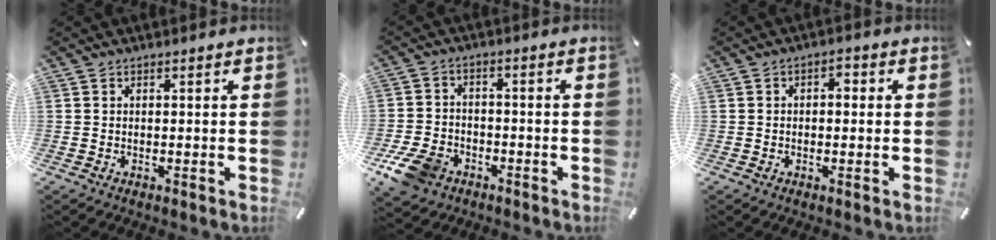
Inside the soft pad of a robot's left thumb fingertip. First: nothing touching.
{"total": 9.2, "force": [-5.4, 6.2, 4.1], "torque": [-0.090, 0.033, -0.100]}
{"total": 2.5, "force": [-0.6, 1.7, 1.8], "torque": [-0.027, 0.010, -0.017]}